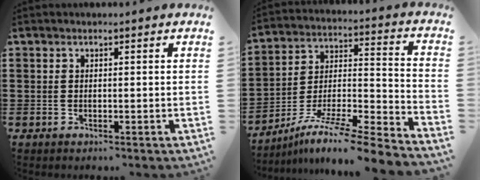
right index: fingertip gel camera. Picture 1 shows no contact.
{"total": 8.7, "force": [-6.9, 0.3, 5.3], "torque": [-0.090, -0.003, -0.139]}